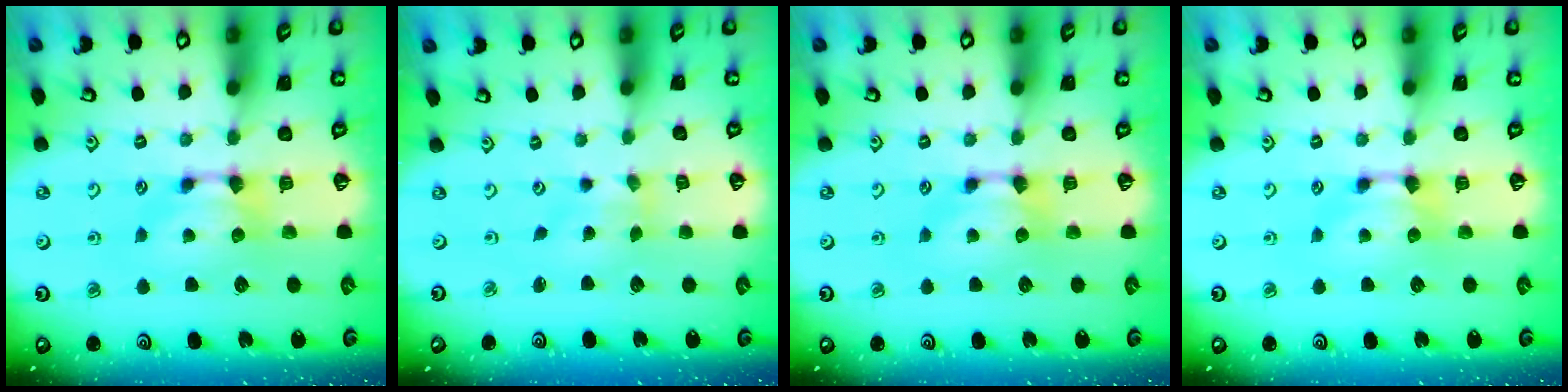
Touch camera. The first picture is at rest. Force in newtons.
{"total": 1.9, "press": 1.6, "slide": 0.9}
{"total": 0.0}
{"total": 0.0}